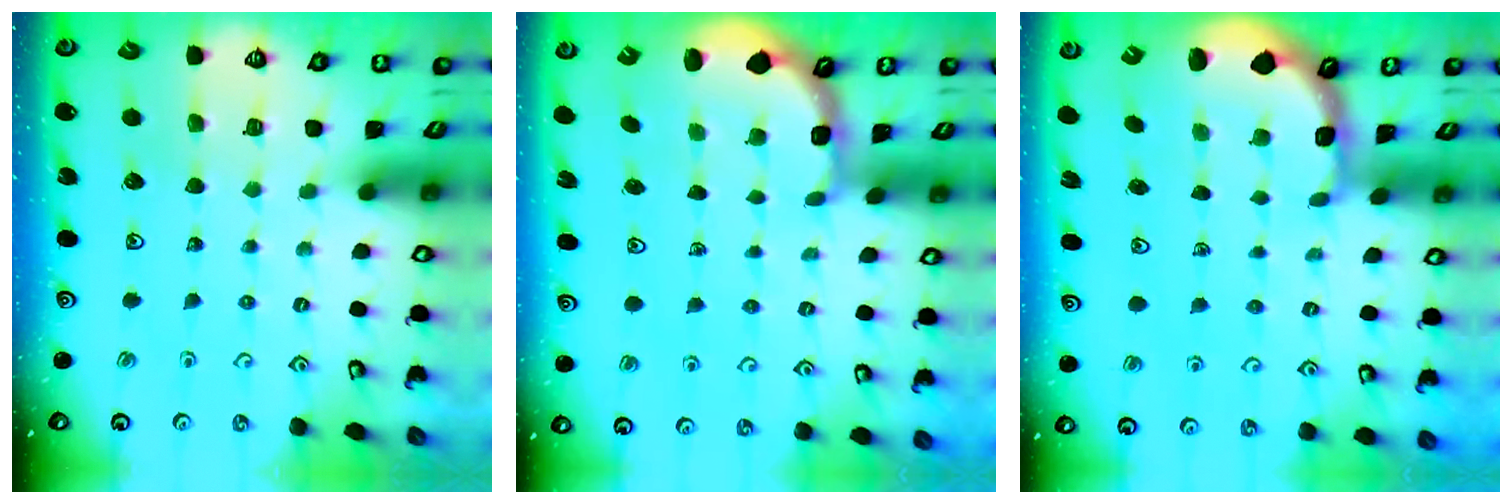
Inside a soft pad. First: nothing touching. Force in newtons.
{"total": 2.0, "press": 1.6, "slide": 1.2}
{"total": 1.7, "press": 1.6, "slide": 0.5}